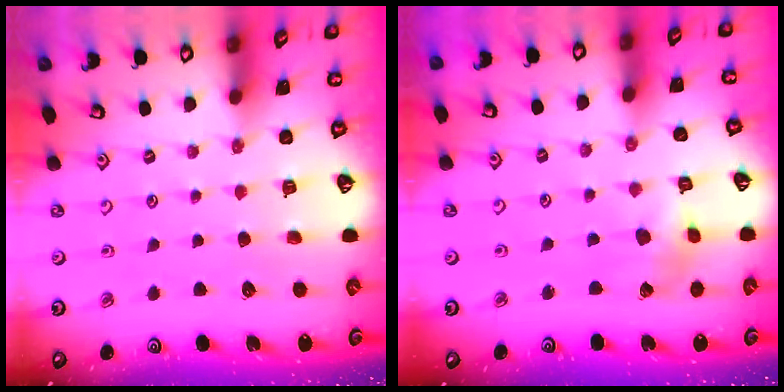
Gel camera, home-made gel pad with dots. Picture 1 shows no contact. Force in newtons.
{"total": 4.5, "press": 4.5, "slide": 0.5}